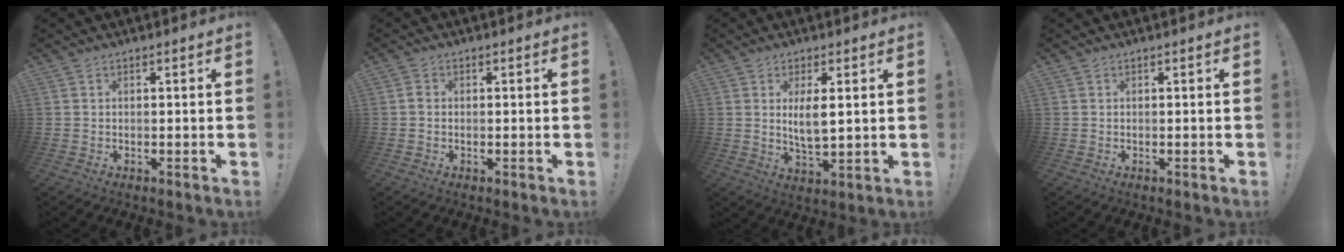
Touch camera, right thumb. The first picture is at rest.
{"total": 1.1, "force": [0.0, 0.9, 0.5], "torque": [-0.009, 0.005, -0.001]}
{"total": 6.3, "force": [1.7, 2.0, 5.7], "torque": [-0.099, -0.012, 0.025]}
{"total": 0.0}